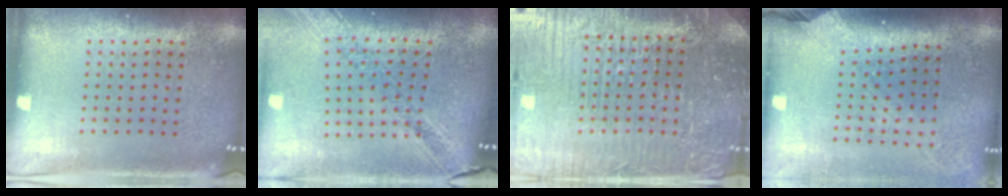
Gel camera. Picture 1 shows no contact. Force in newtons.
{"total": 1.2, "press": 1.2, "slide": 0.3}
{"total": 5.2, "press": 5.0, "slide": 1.7}
{"total": 2.3, "press": 1.7, "slide": 1.5}